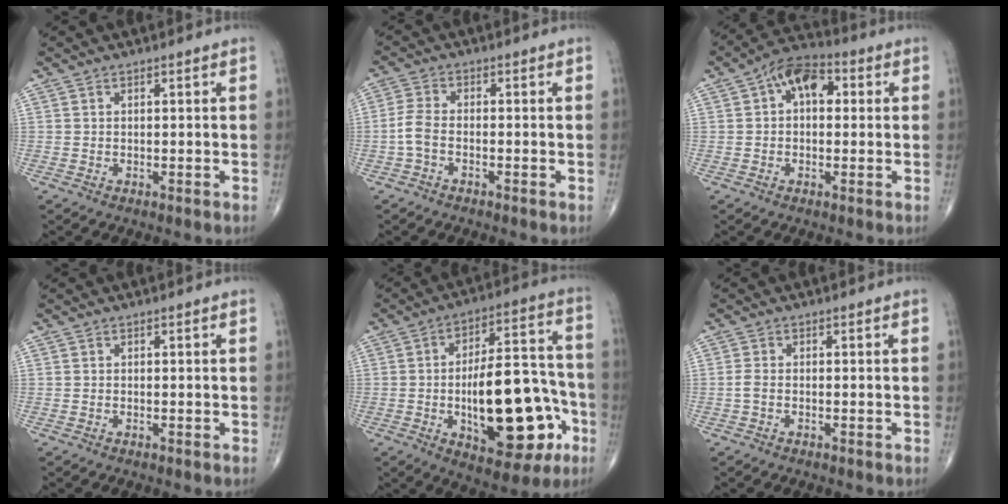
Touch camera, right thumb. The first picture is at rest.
{"total": 3.6, "force": [-1.3, 1.8, 2.8], "torque": [-0.065, 0.015, -0.033]}
{"total": 8.6, "force": [1.9, 5.3, 6.5], "torque": [-0.085, 0.027, 0.018]}
{"total": 0.0}
{"total": 23.5, "force": [-6.2, 10.3, 20.1], "torque": [-0.281, 0.038, -0.076]}
{"total": 1.4, "force": [-0.5, 0.8, 1.1], "torque": [-0.026, 0.004, -0.012]}